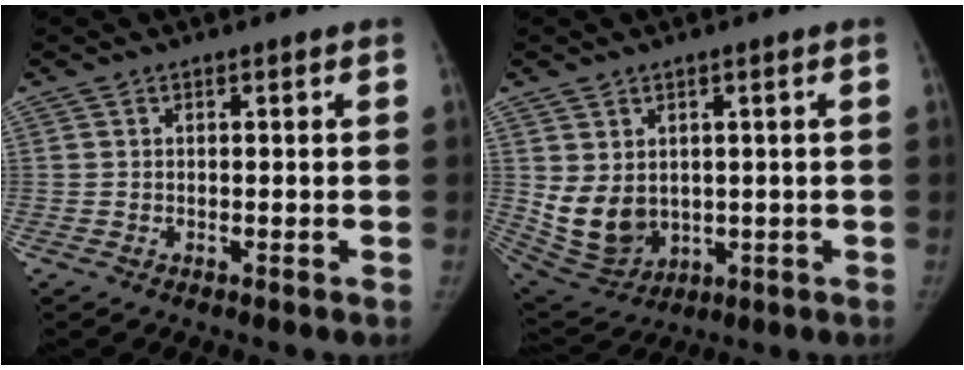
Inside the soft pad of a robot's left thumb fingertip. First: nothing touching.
{"total": 9.5, "force": [0.6, 7.5, 5.7], "torque": [-0.087, -0.015, 0.042]}